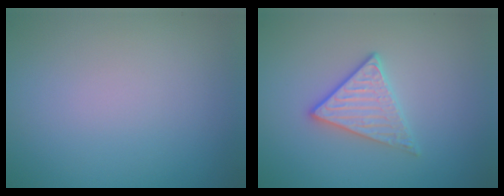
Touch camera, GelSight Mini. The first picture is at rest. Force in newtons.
{"total": 2.7, "press": 2.4, "slide": 1.2}